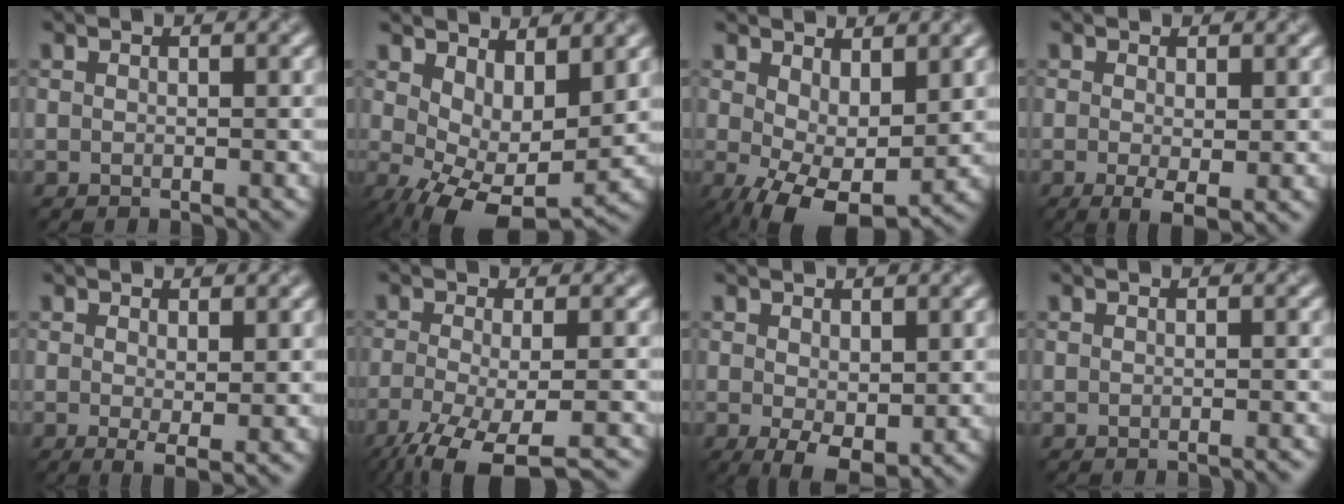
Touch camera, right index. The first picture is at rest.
{"total": 6.7, "force": [0.5, 3.3, 5.8], "torque": [-0.106, -0.016, 0.015]}
{"total": 7.5, "force": [-1.0, 3.8, 6.4], "torque": [-0.117, -0.015, -0.006]}
{"total": 2.6, "force": [-0.5, 0.7, 2.4], "torque": [-0.043, -0.013, -0.008]}
{"total": 2.0, "force": [0.0, 0.4, 2.0], "torque": [-0.033, -0.012, 0.003]}
{"total": 9.6, "force": [-6.4, 2.9, 6.5], "torque": [-0.108, -0.034, -0.096]}
{"total": 4.0, "force": [-0.7, 2.1, 3.3], "torque": [-0.060, -0.014, -0.005]}
{"total": 0.7, "force": [-0.5, 0.1, 0.5], "torque": [-0.003, 0.001, -0.009]}